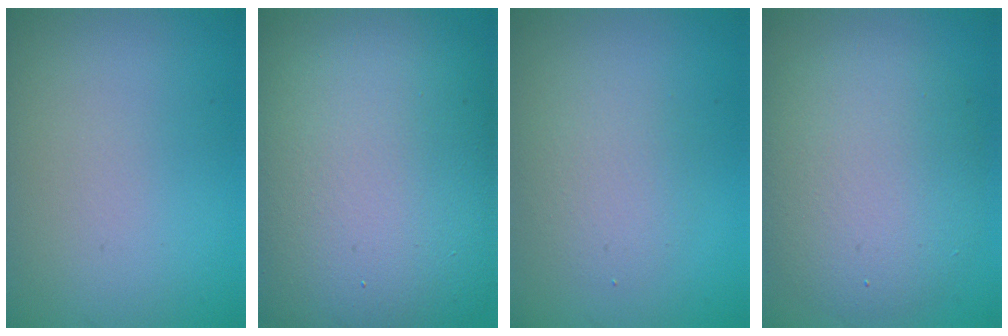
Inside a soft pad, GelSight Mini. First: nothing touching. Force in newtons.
{"total": 19.7, "press": 19.7, "slide": 1.2}
{"total": 2.4, "press": 2.4, "slide": 0.3}
{"total": 7.6, "press": 7.5, "slide": 0.6}